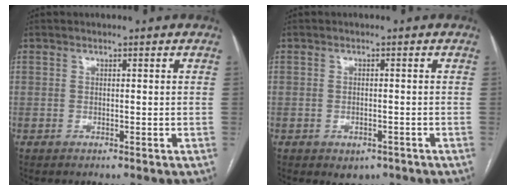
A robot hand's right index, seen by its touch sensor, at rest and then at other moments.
{"total": 2.7, "force": [-1.6, 1.7, 1.4], "torque": [-0.014, 0.000, -0.011]}